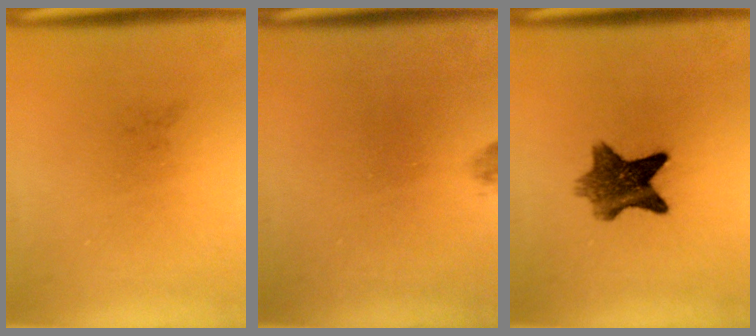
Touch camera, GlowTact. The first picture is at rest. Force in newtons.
{"total": 0.8}
{"total": 7.8}